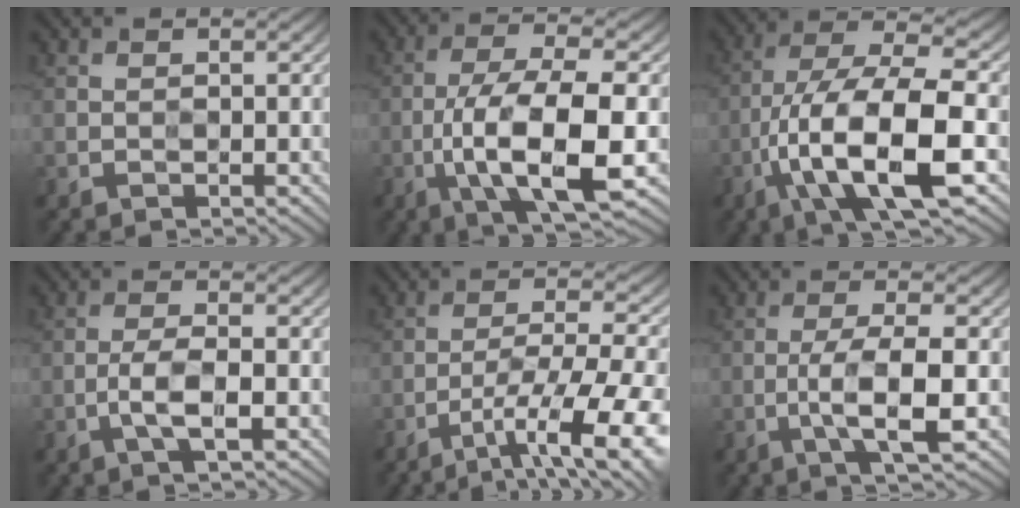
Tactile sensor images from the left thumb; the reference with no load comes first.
{"total": 11.0, "force": [-3.2, 3.3, 10.0], "torque": [-0.178, -0.002, -0.061]}
{"total": 13.9, "force": [-5.2, 4.7, 12.0], "torque": [-0.228, -0.006, -0.094]}
{"total": 3.5, "force": [-1.7, 0.9, 2.9], "torque": [-0.060, 0.000, -0.035]}
{"total": 11.2, "force": [-6.1, 2.5, 9.1], "torque": [-0.150, -0.004, -0.096]}
{"total": 5.6, "force": [-1.8, 1.0, 5.3], "torque": [-0.093, 0.004, -0.036]}